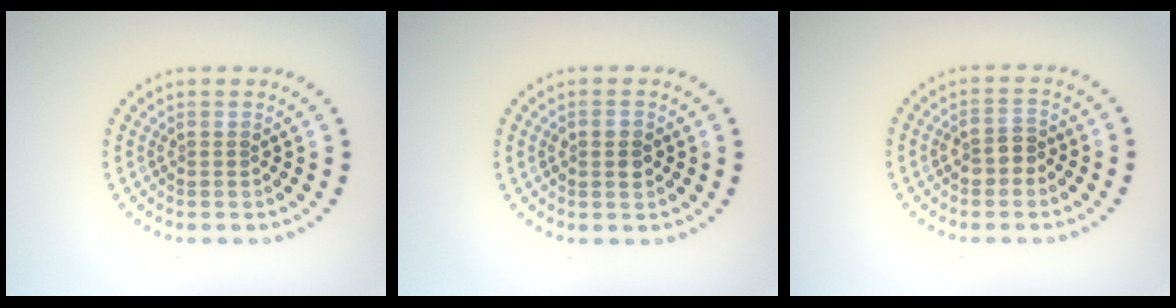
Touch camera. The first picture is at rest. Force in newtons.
{"total": 1.4, "press": 1.4, "slide": 0.2}
{"total": 2.1, "press": 2.0, "slide": 0.4}